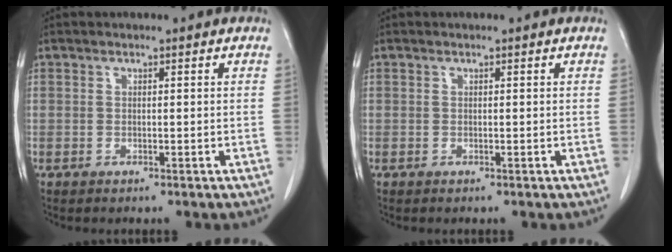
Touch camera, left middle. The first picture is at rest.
{"total": 0.0}